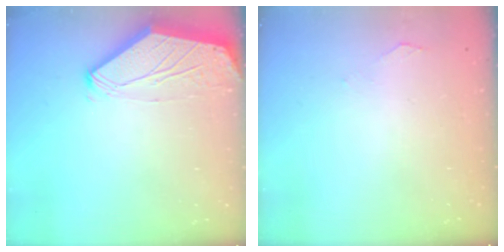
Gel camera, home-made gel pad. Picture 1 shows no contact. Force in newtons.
{"total": 1.8, "press": 1.8, "slide": 0.4}